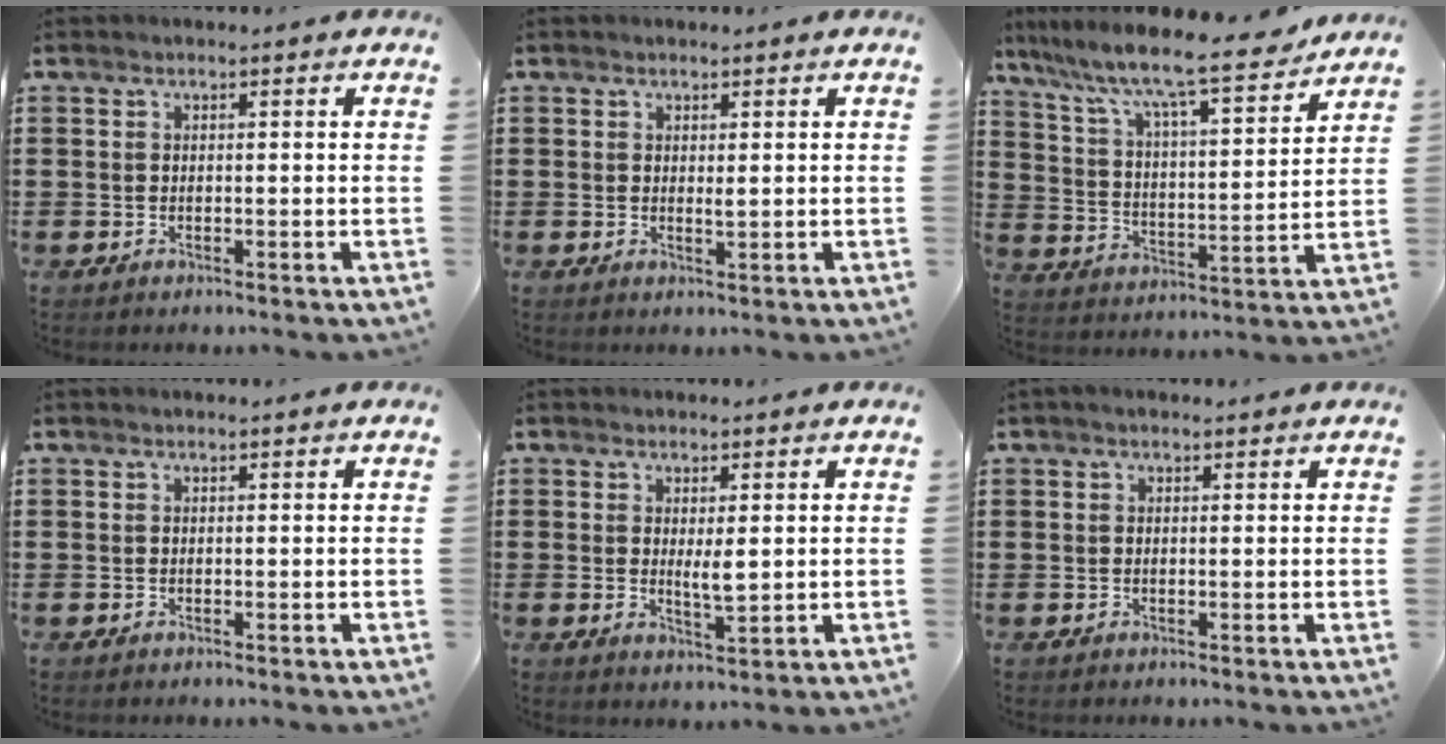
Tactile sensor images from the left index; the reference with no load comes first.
{"total": 1.1, "force": [0.3, 0.3, 1.0], "torque": [-0.021, 0.002, 0.005]}
{"total": 9.5, "force": [8.2, 0.5, 4.8], "torque": [-0.118, -0.061, 0.131]}
{"total": 0.0}
{"total": 3.4, "force": [0.7, 0.9, 3.2], "torque": [-0.055, -0.003, 0.009]}
{"total": 1.1, "force": [0.3, 0.5, 1.0], "torque": [-0.019, 0.004, 0.004]}